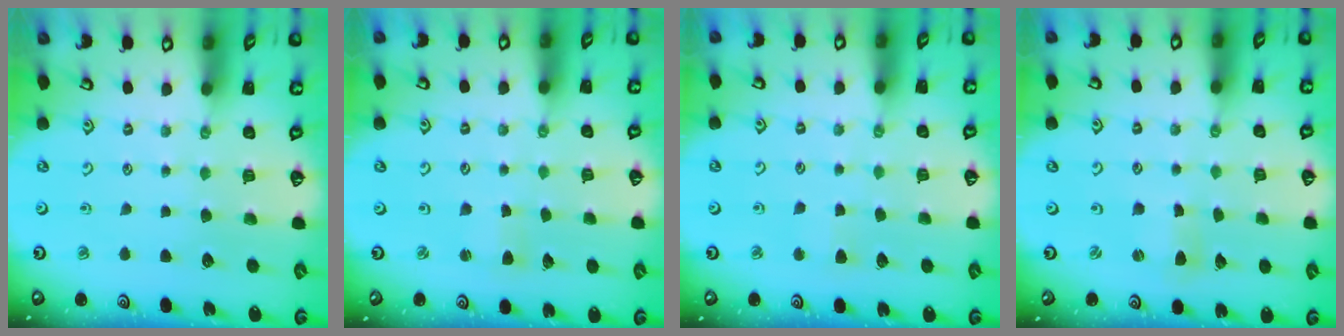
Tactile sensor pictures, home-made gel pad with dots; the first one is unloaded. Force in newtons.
{"total": 2.7, "press": 2.7, "slide": 0.3}
{"total": 2.5, "press": 2.4, "slide": 0.7}
{"total": 1.8, "press": 1.8, "slide": 0.2}